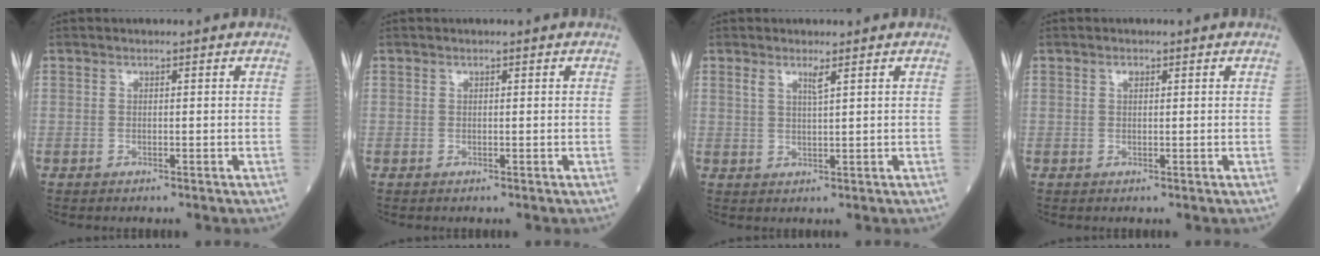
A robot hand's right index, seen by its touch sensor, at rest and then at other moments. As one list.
[{"total": 0.0}, {"total": 1.9, "force": [1.1, 0.0, 1.5], "torque": [-0.034, 0.000, 0.022]}, {"total": 0.8, "force": [0.4, 0.4, 0.5], "torque": [-0.011, -0.001, 0.005]}]